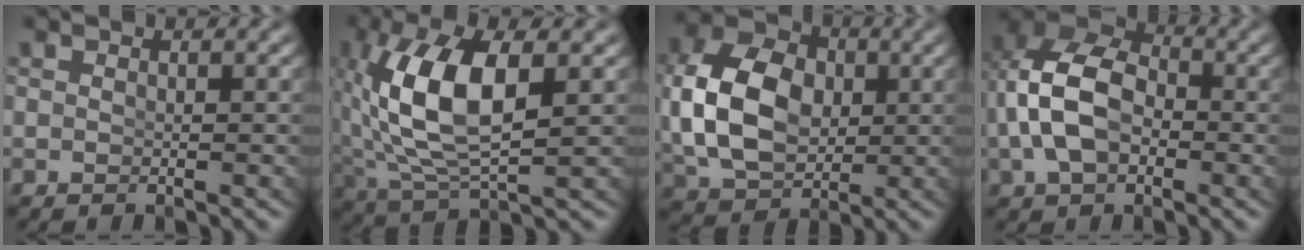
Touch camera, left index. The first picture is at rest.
{"total": 7.8, "force": [0.6, 3.2, 7.1], "torque": [-0.159, -0.014, 0.029]}
{"total": 10.1, "force": [0.6, 7.6, 6.6], "torque": [-0.144, -0.026, 0.027]}
{"total": 9.7, "force": [0.8, 7.5, 6.2], "torque": [-0.132, -0.009, 0.011]}